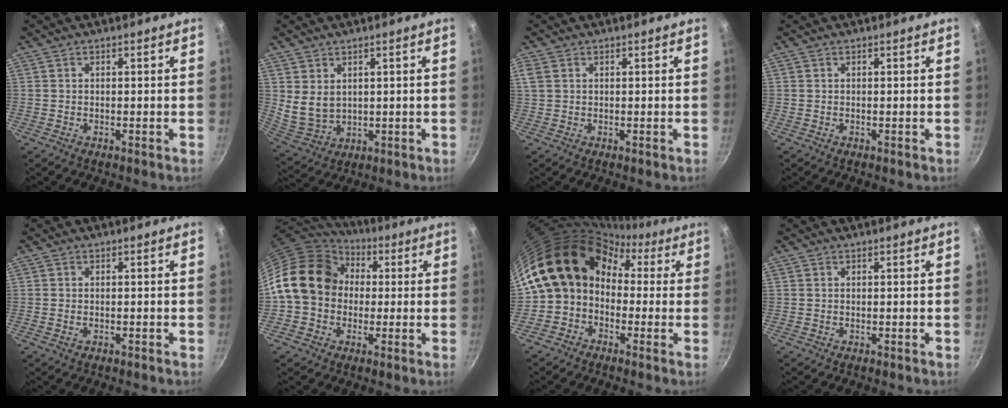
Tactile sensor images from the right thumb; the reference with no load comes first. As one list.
[{"total": 6.4, "force": [2.0, 4.7, 3.9], "torque": [-0.061, -0.021, 0.056]}, {"total": 2.0, "force": [0.8, 1.3, 1.2], "torque": [-0.027, 0.004, 0.020]}, {"total": 0.0}, {"total": 0.9, "force": [-0.4, 0.5, 0.6], "torque": [-0.016, 0.002, -0.008]}, {"total": 16.1, "force": [1.5, 13.4, 8.9], "torque": [-0.123, 0.036, 0.015]}, {"total": 15.8, "force": [1.0, 13.1, 8.7], "torque": [-0.124, 0.055, -0.006]}, {"total": 0.0}]